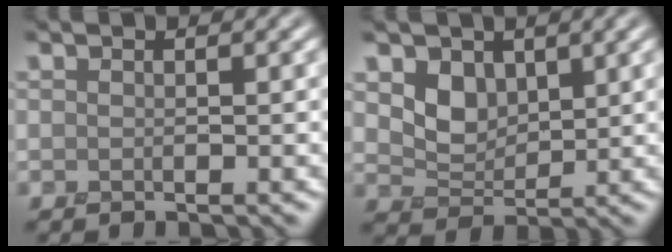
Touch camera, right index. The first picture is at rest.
{"total": 3.1, "force": [1.1, 2.3, 1.7], "torque": [-0.040, -0.011, 0.016]}